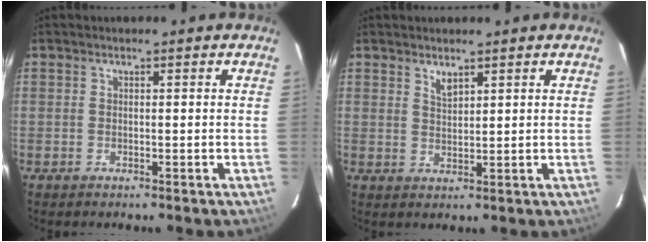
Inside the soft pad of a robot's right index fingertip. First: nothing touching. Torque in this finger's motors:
{"motor_torque": [0.35, 0.28, 0.16, 0.03]}